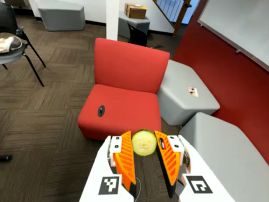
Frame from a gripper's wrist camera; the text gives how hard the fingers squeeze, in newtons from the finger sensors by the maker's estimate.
{"total": 8.1, "left": 7.8, "right": 8.4}